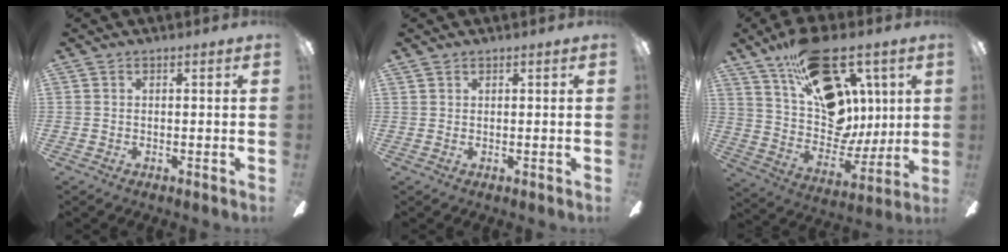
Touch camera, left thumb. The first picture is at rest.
{"total": 0.8, "force": [0.7, 0.5, 0.0], "torque": [-0.002, 0.002, 0.012]}
{"total": 26.0, "force": [12.4, 15.6, 16.7], "torque": [-0.247, -0.058, 0.234]}